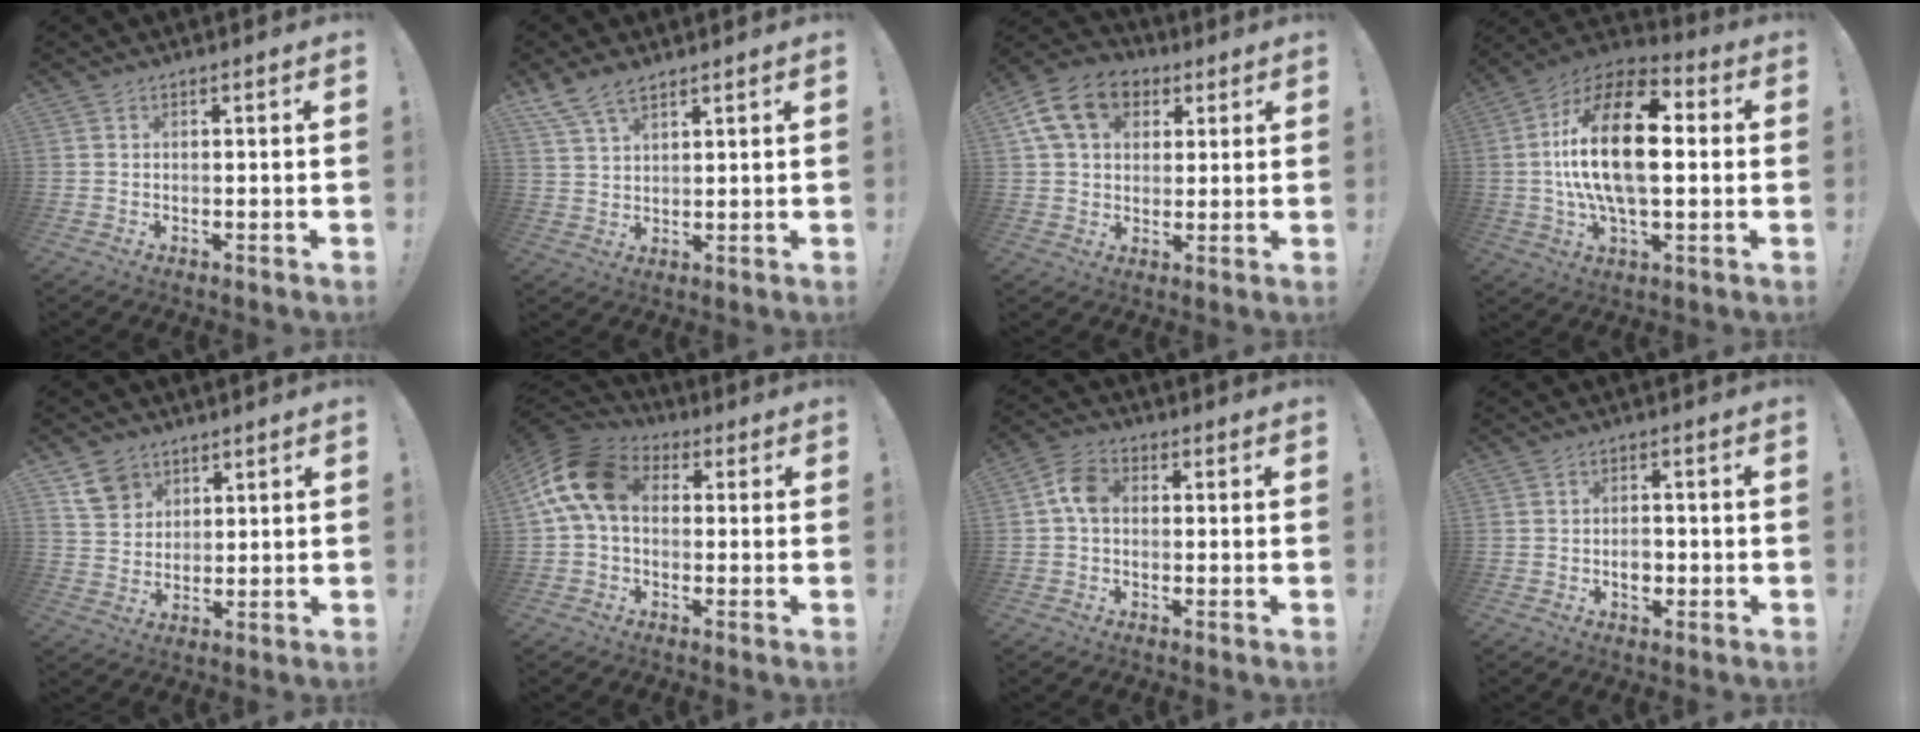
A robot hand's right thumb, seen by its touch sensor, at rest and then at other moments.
{"total": 7.2, "force": [5.5, 3.2, 3.4], "torque": [-0.078, -0.020, 0.109]}
{"total": 15.3, "force": [5.8, 11.3, 8.6], "torque": [-0.141, -0.013, 0.111]}
{"total": 23.1, "force": [1.6, 10.9, 20.3], "torque": [-0.368, 0.011, 0.019]}
{"total": 8.2, "force": [5.0, 6.1, 2.2], "torque": [-0.027, -0.027, 0.099]}
{"total": 15.0, "force": [2.3, 10.0, 11.0], "torque": [-0.220, 0.018, 0.045]}
{"total": 7.0, "force": [0.1, 4.8, 5.1], "torque": [-0.098, 0.016, 0.005]}
{"total": 3.9, "force": [-1.2, 2.9, 2.4], "torque": [-0.023, 0.002, -0.023]}